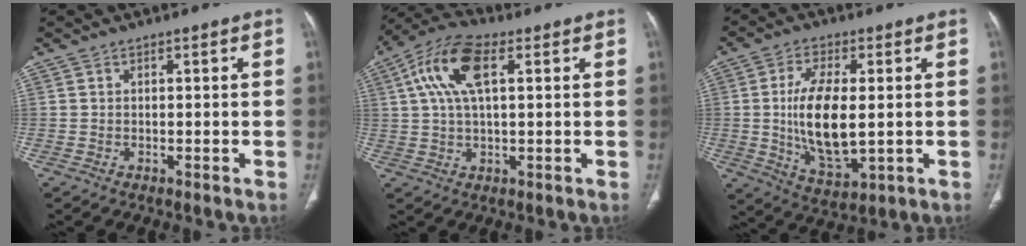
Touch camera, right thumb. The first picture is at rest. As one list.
[{"total": 11.6, "force": [3.6, 5.2, 9.8], "torque": [-0.204, 0.022, 0.064]}, {"total": 13.4, "force": [0.0, 6.1, 12.0], "torque": [-0.222, -0.017, 0.010]}]